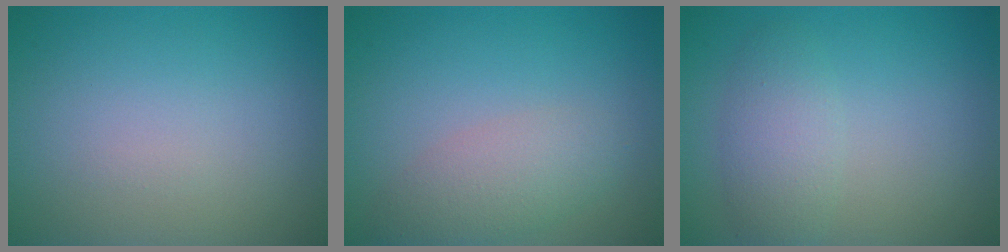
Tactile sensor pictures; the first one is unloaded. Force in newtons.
{"total": 3.2, "press": 3.2, "slide": 0.1}
{"total": 2.7, "press": 2.7, "slide": 0.1}